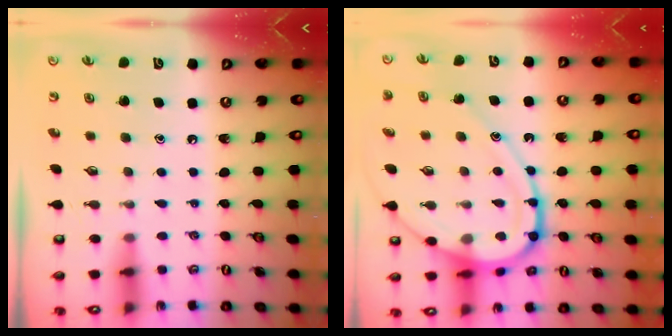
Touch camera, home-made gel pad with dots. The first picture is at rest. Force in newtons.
{"total": 17.3, "press": 17.2, "slide": 1.7}